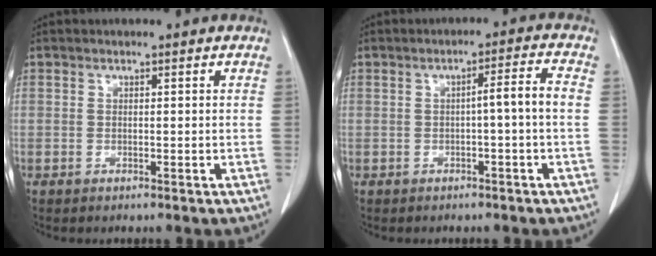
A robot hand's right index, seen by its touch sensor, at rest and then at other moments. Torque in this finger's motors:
{"motor_torque": [0.64, -0.37, 0.27, 0.08]}